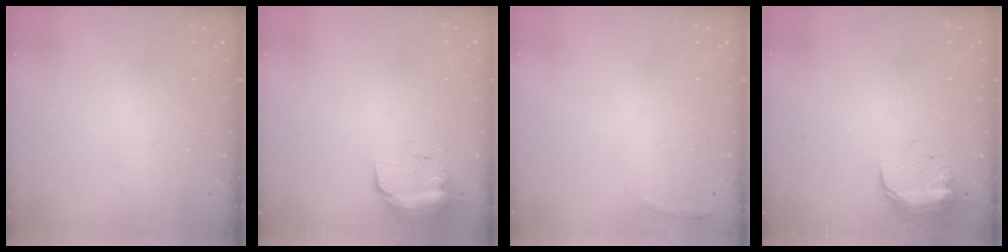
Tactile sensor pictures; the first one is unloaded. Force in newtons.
{"total": 9.7, "press": 9.6, "slide": 0.9}
{"total": 4.0, "press": 3.7, "slide": 1.6}
{"total": 9.2, "press": 9.2, "slide": 0.6}